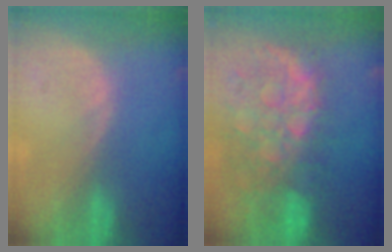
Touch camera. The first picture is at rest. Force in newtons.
{"total": 12.6, "press": 10.4, "slide": 7.1}